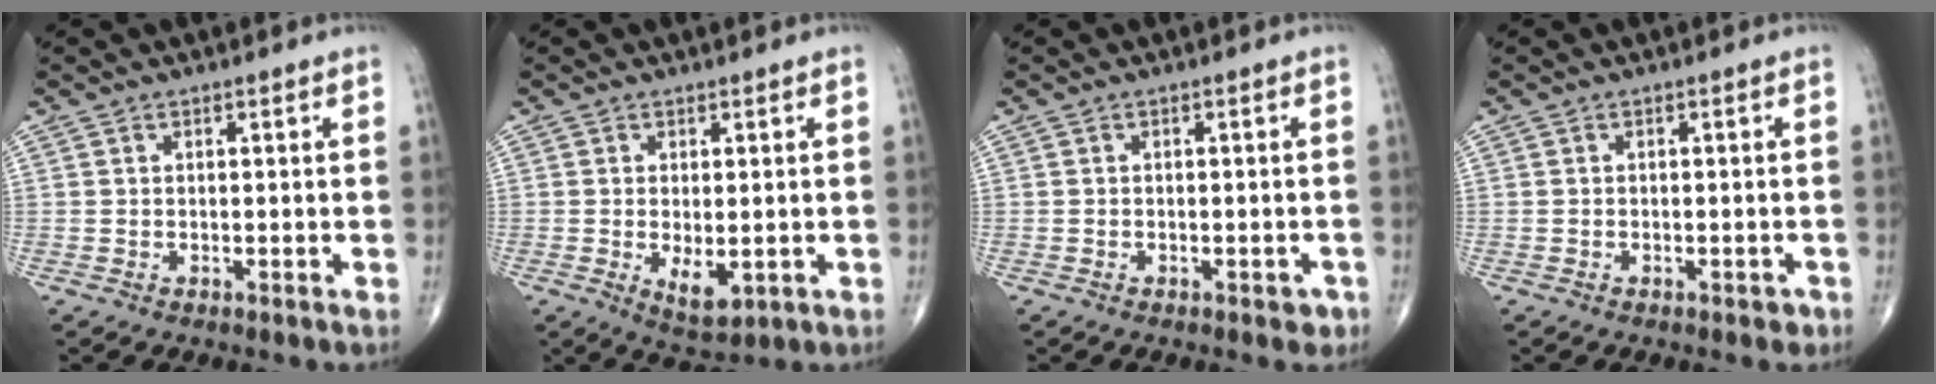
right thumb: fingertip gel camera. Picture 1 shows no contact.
{"total": 5.2, "force": [-0.9, 2.5, 4.5], "torque": [-0.067, -0.014, -0.005]}
{"total": 1.8, "force": [-1.0, 1.0, 1.1], "torque": [-0.007, 0.005, -0.010]}
{"total": 1.2, "force": [-0.7, 0.7, 0.7], "torque": [-0.006, 0.003, -0.008]}